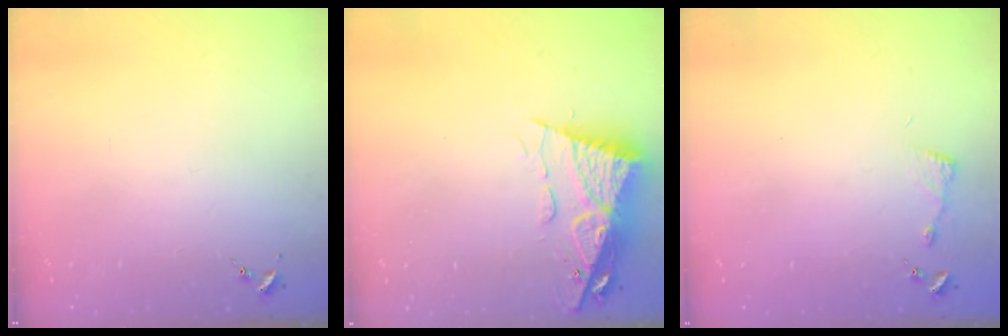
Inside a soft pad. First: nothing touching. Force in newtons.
{"total": 10.3, "press": 10.3, "slide": 1.1}
{"total": 2.9, "press": 2.9, "slide": 0.4}